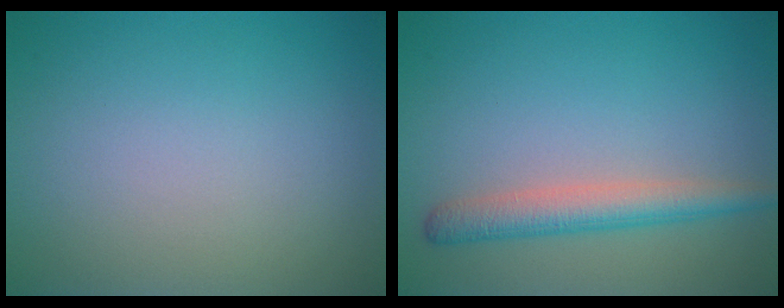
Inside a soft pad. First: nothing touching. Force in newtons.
{"total": 3.3, "press": 3.3, "slide": 0.1}